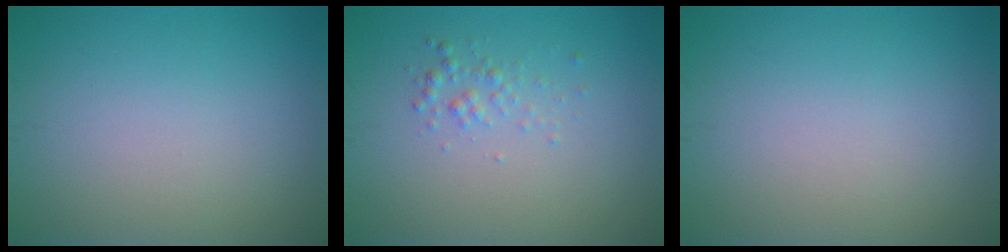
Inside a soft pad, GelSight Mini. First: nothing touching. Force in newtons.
{"total": 1.2, "press": 1.2, "slide": 0.1}
{"total": 0.0}